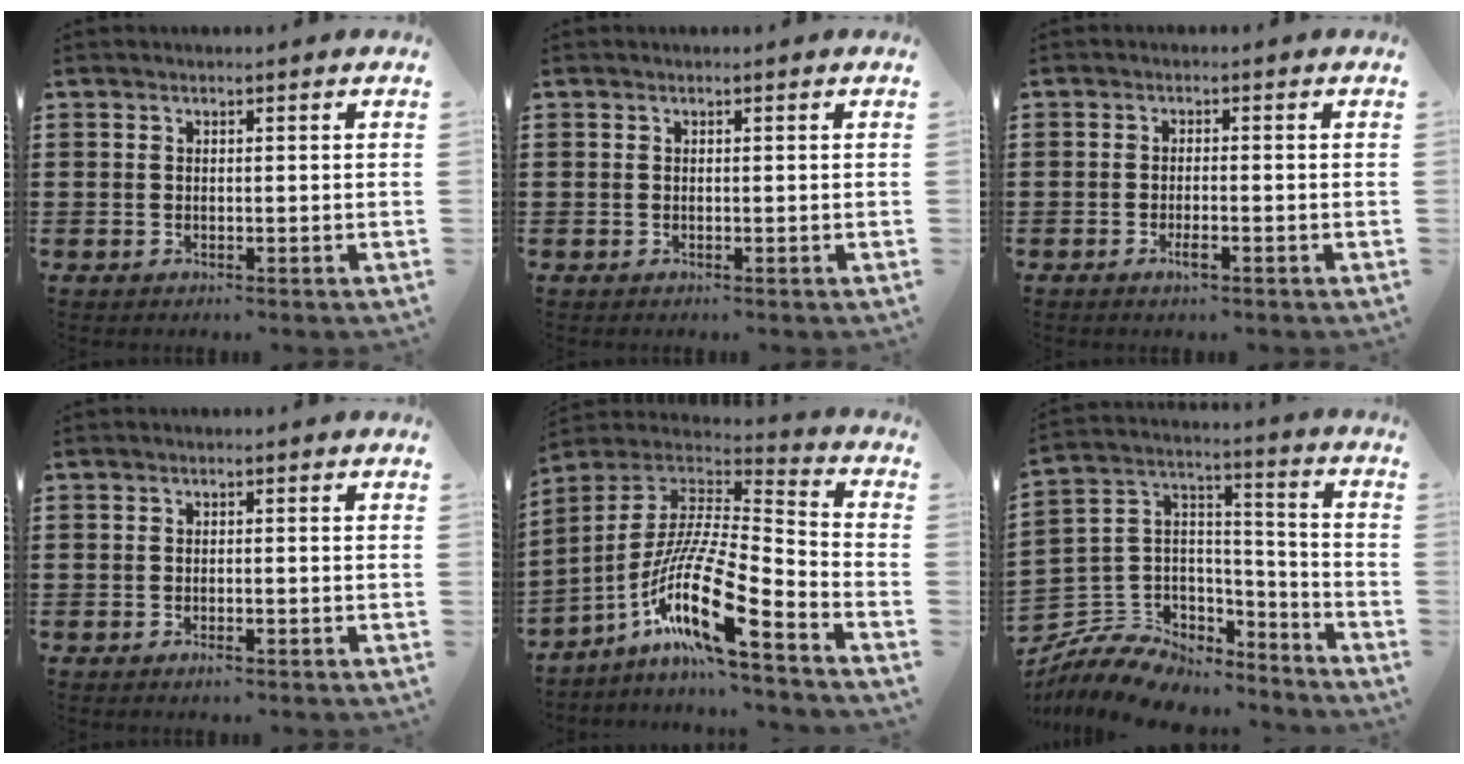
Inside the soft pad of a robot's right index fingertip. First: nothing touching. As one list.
[{"total": 0.0}, {"total": 2.2, "force": [-1.2, 0.4, 1.8], "torque": [-0.037, -0.005, -0.024]}, {"total": 0.9, "force": [-0.6, 0.2, 0.6], "torque": [-0.015, -0.007, -0.009]}, {"total": 16.5, "force": [-9.3, 2.6, 13.4], "torque": [-0.276, -0.006, -0.176]}, {"total": 8.7, "force": [-6.7, 5.3, 2.0], "torque": [-0.073, 0.005, -0.130]}]